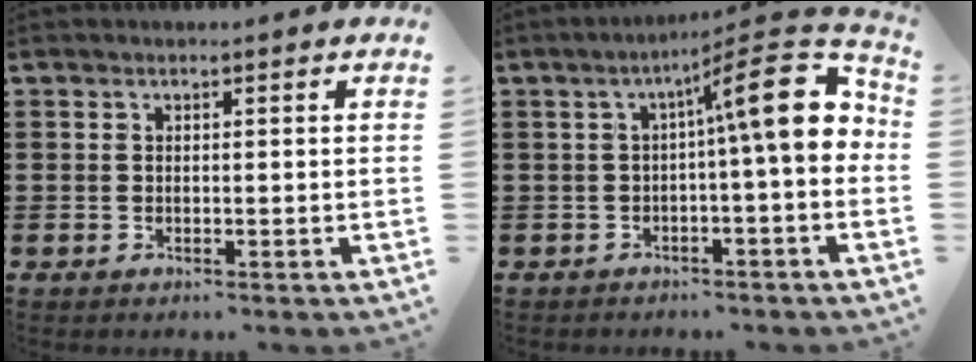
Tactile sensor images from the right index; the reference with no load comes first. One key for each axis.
{"total": 12.7, "fx": 1.6, "fy": 2.8, "fz": 12.3, "tx": -0.177, "ty": -0.015, "tz": 0.015}